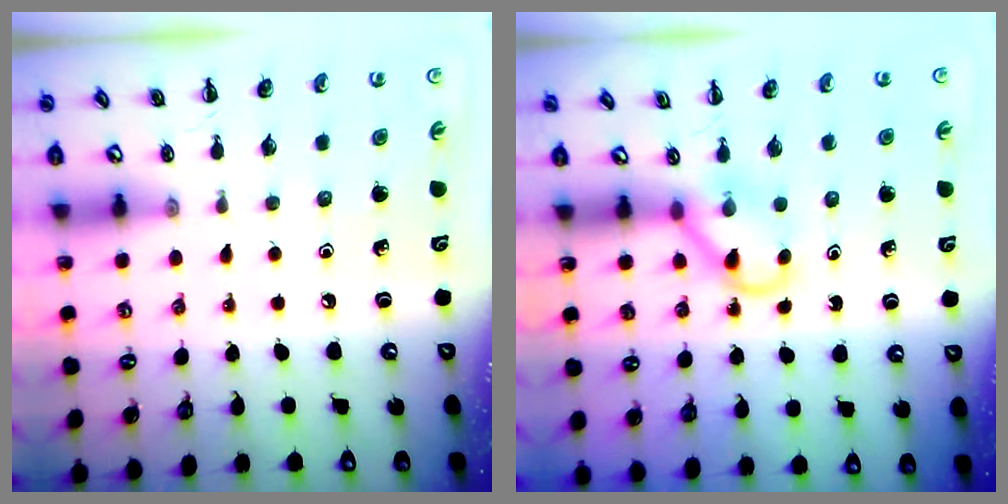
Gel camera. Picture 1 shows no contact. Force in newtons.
{"total": 2.9, "press": 2.8, "slide": 0.9}